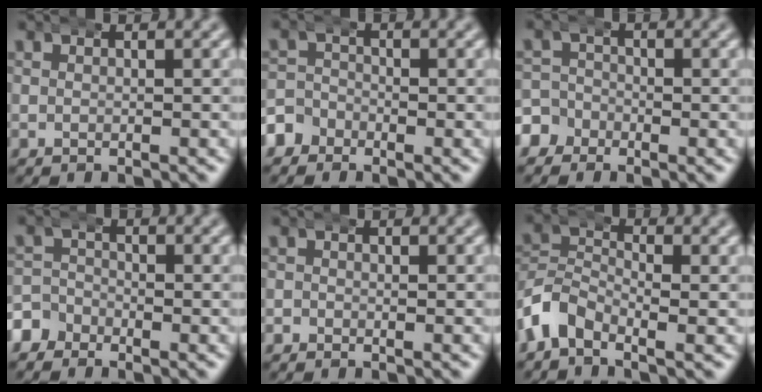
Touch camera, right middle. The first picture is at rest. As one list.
[{"total": 3.0, "force": [-1.7, 2.4, 0.5], "torque": [-0.019, -0.004, -0.036]}, {"total": 3.9, "force": [-1.9, 3.4, 0.6], "torque": [-0.022, -0.008, -0.040]}, {"total": 3.0, "force": [-1.8, 2.3, 0.6], "torque": [-0.018, -0.005, -0.038]}, {"total": 1.2, "force": [-0.1, 1.2, 0.0], "torque": [0.003, 0.002, -0.010]}, {"total": 3.9, "force": [-1.8, 2.7, 2.2], "torque": [-0.069, -0.015, -0.036]}]